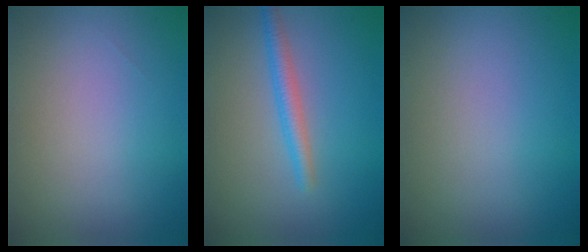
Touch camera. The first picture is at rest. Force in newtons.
{"total": 2.3, "press": 2.2, "slide": 0.2}
{"total": 0.0}